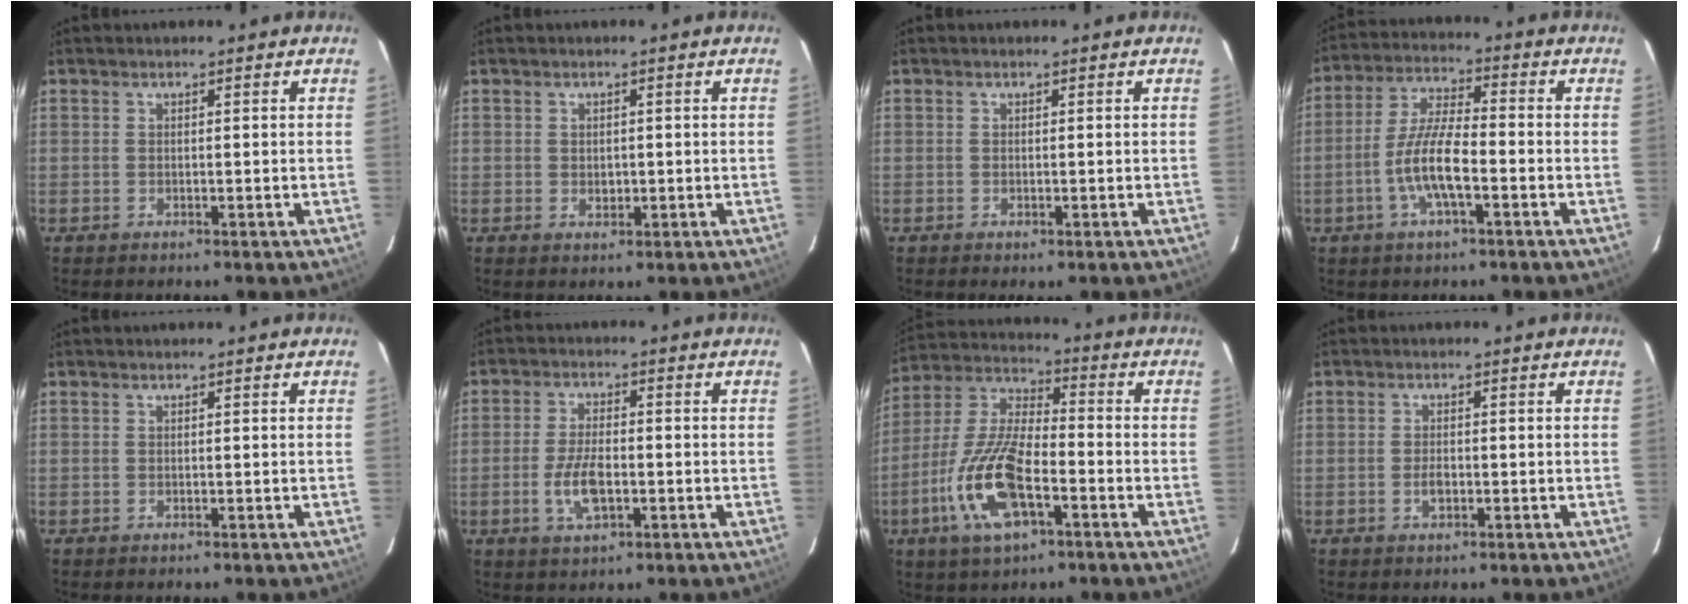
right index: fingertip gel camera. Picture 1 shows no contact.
{"total": 1.8, "force": [-0.1, 1.6, 0.9], "torque": [-0.012, 0.001, 0.001]}
{"total": 0.7, "force": [-0.3, 0.1, 0.6], "torque": [-0.011, 0.000, -0.004]}
{"total": 9.5, "force": [-3.5, 2.4, 8.5], "torque": [-0.177, 0.003, -0.066]}
{"total": 0.0}
{"total": 7.0, "force": [-2.0, 3.1, 5.9], "torque": [-0.122, -0.004, -0.036]}
{"total": 16.1, "force": [-6.4, 6.2, 13.5], "torque": [-0.291, -0.009, -0.127]}
{"total": 2.1, "force": [-0.7, 1.2, 1.5], "torque": [-0.030, 0.000, -0.012]}